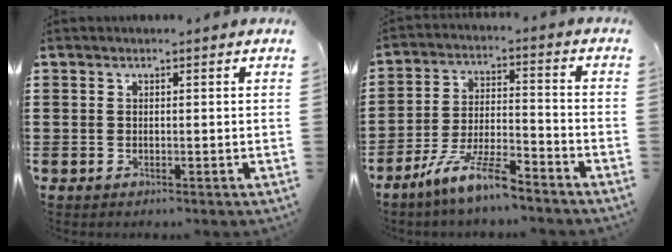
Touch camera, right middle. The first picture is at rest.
{"total": 8.9, "force": [-7.3, 1.1, 4.9], "torque": [-0.106, 0.001, -0.144]}